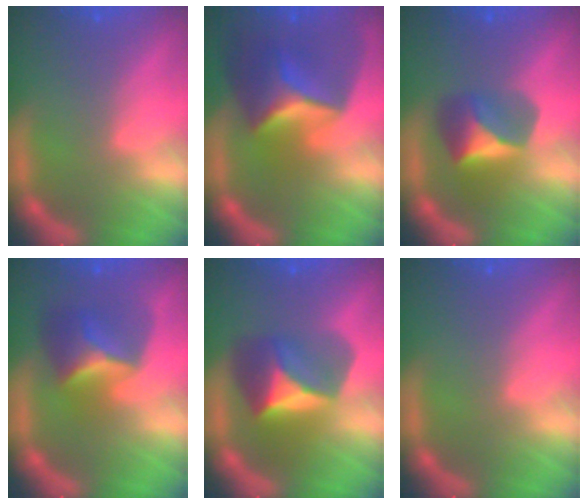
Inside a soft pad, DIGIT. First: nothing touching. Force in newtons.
{"total": 8.4}
{"total": 4.4}
{"total": 5.4}
{"total": 6.4}
{"total": 0.0}